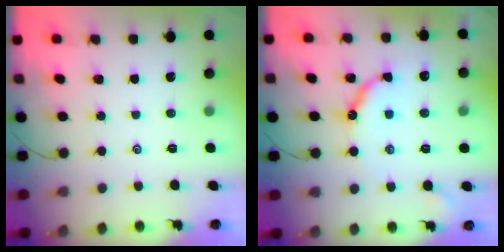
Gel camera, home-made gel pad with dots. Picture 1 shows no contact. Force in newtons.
{"total": 9.9, "press": 9.9, "slide": 1.1}